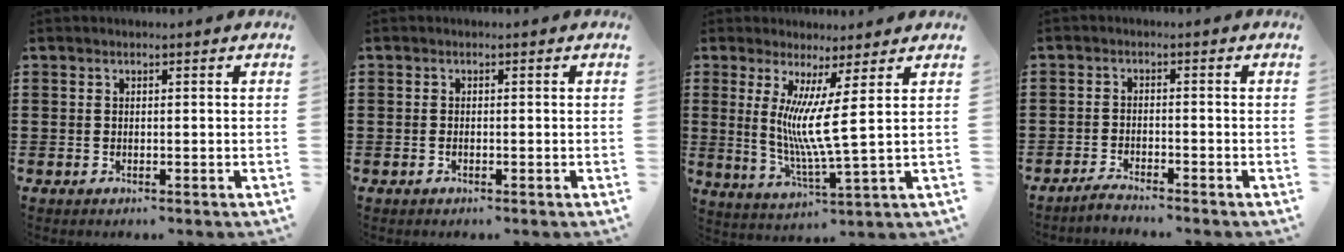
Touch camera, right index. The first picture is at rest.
{"total": 0.5, "force": [-0.4, 0.1, 0.4], "torque": [-0.010, -0.005, -0.005]}
{"total": 7.3, "force": [2.2, -0.7, 6.9], "torque": [-0.137, -0.017, 0.038]}
{"total": 2.1, "force": [-2.0, -0.2, 0.2], "torque": [-0.007, 0.004, -0.040]}